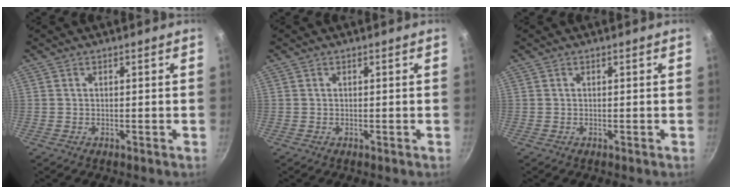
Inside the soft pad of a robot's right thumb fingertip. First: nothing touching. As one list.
[{"total": 0.0}, {"total": 0.0}]